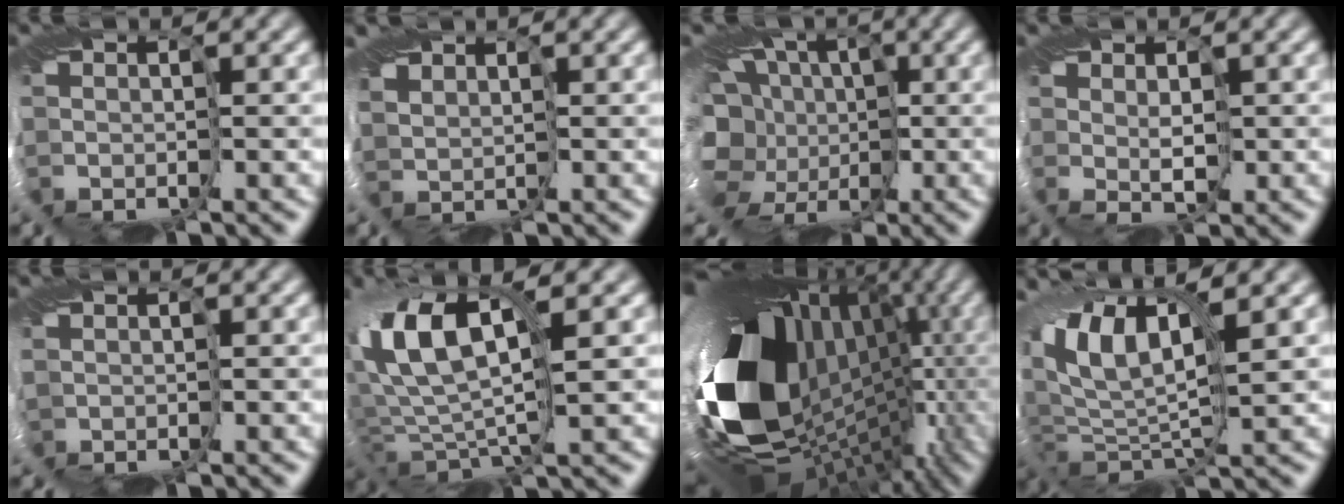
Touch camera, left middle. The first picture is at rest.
{"total": 1.8, "force": [0.3, 1.4, 1.1], "torque": [-0.009, -0.003, -0.006]}
{"total": 11.9, "force": [-1.1, 9.8, 6.6], "torque": [-0.100, -0.021, -0.042]}
{"total": 0.8, "force": [0.7, -0.3, 0.3], "torque": [-0.004, 0.000, 0.013]}
{"total": 1.1, "force": [-0.5, 0.8, 0.6], "torque": [-0.014, -0.003, -0.014]}
{"total": 8.8, "force": [2.1, 3.6, 7.7], "torque": [-0.166, 0.009, 0.035]}
{"total": 18.3, "force": [-0.8, 12.2, 13.6], "torque": [-0.247, -0.065, 0.007]}
{"total": 9.3, "force": [1.8, 3.9, 8.2], "torque": [-0.173, 0.006, 0.023]}